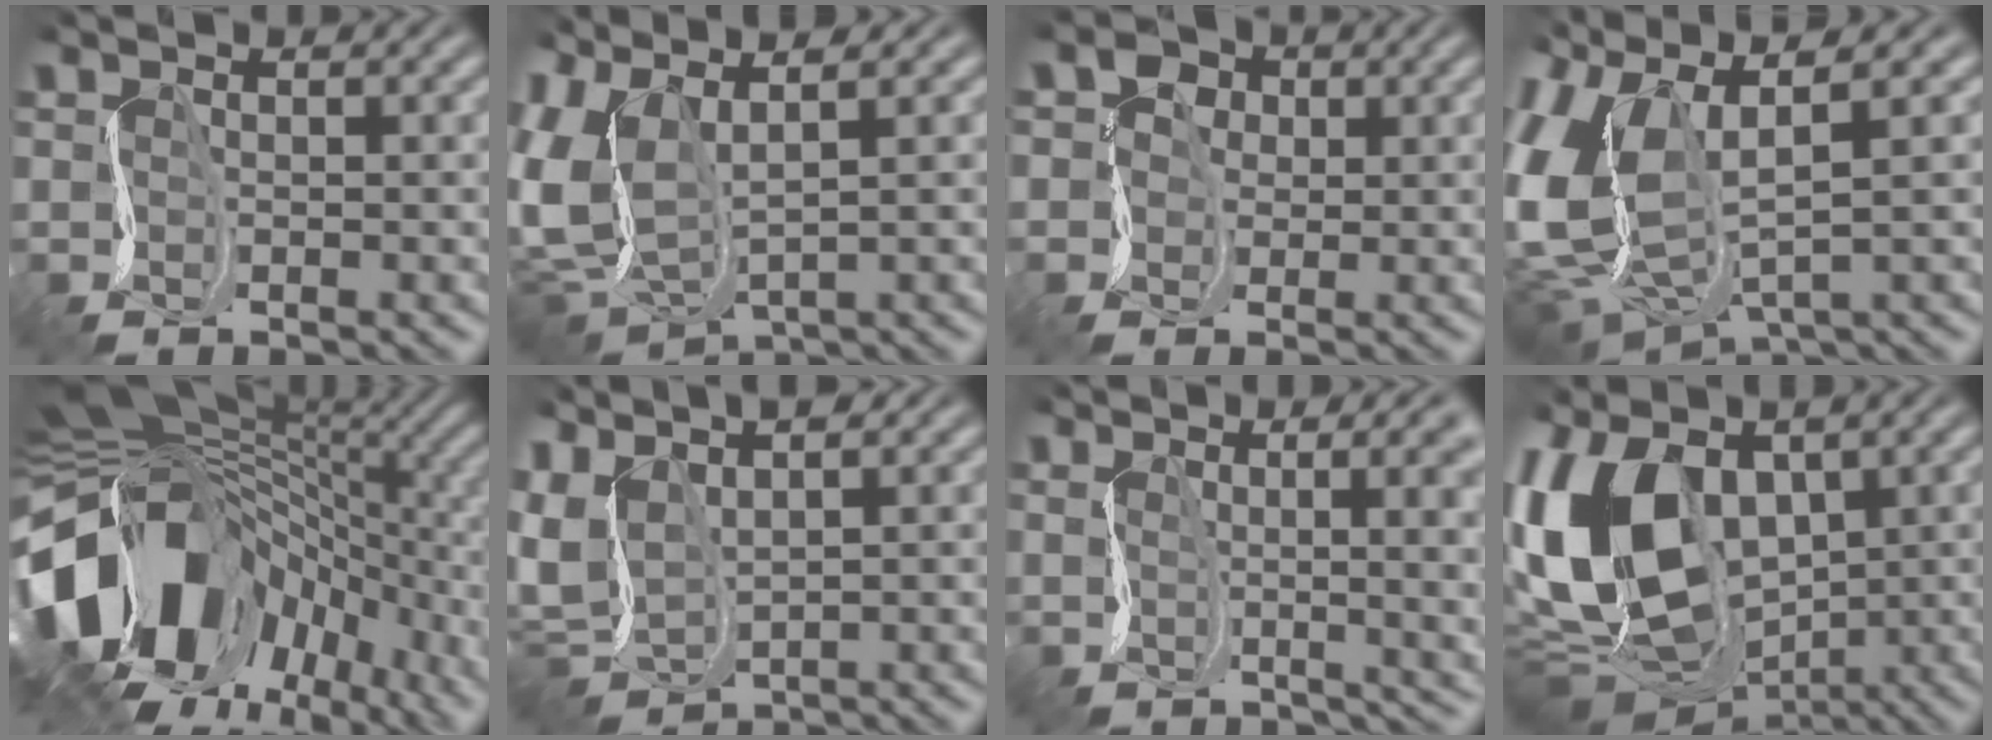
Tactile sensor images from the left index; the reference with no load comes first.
{"total": 7.5, "force": [0.3, 3.8, 6.5], "torque": [-0.194, -0.002, 0.015]}
{"total": 1.6, "force": [-0.2, 1.6, 0.0], "torque": [-0.003, 0.001, -0.007]}
{"total": 11.0, "force": [0.9, 5.9, 9.2], "torque": [-0.232, -0.003, 0.022]}
{"total": 17.2, "force": [-4.5, 11.9, 11.6], "torque": [-0.196, -0.024, -0.049]}
{"total": 5.4, "force": [0.7, 3.2, 4.3], "torque": [-0.122, 0.005, 0.017]}
{"total": 11.9, "force": [2.8, 5.4, 10.2], "torque": [-0.146, 0.042, 0.044]}
{"total": 13.2, "force": [0.3, 8.9, 9.8], "torque": [-0.222, -0.012, -0.002]}